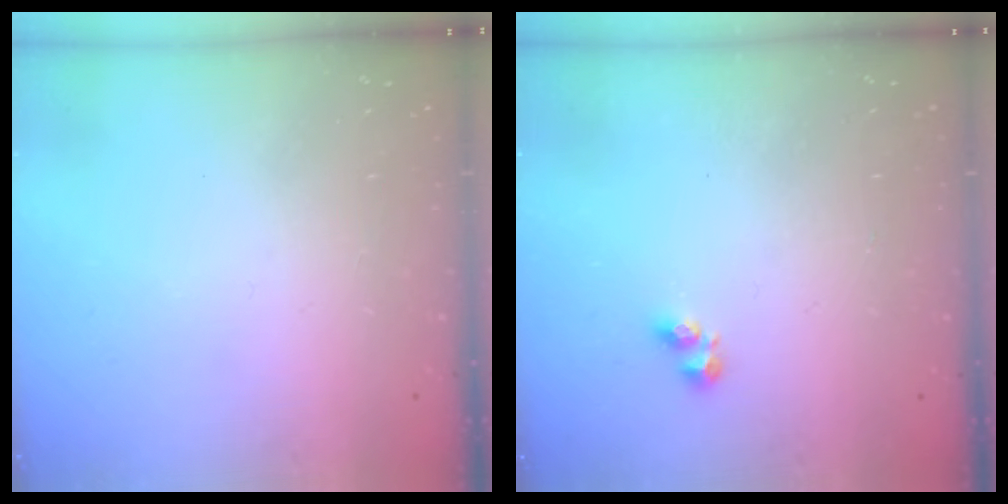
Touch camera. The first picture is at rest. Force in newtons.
{"total": 2.4, "press": 2.3, "slide": 0.4}